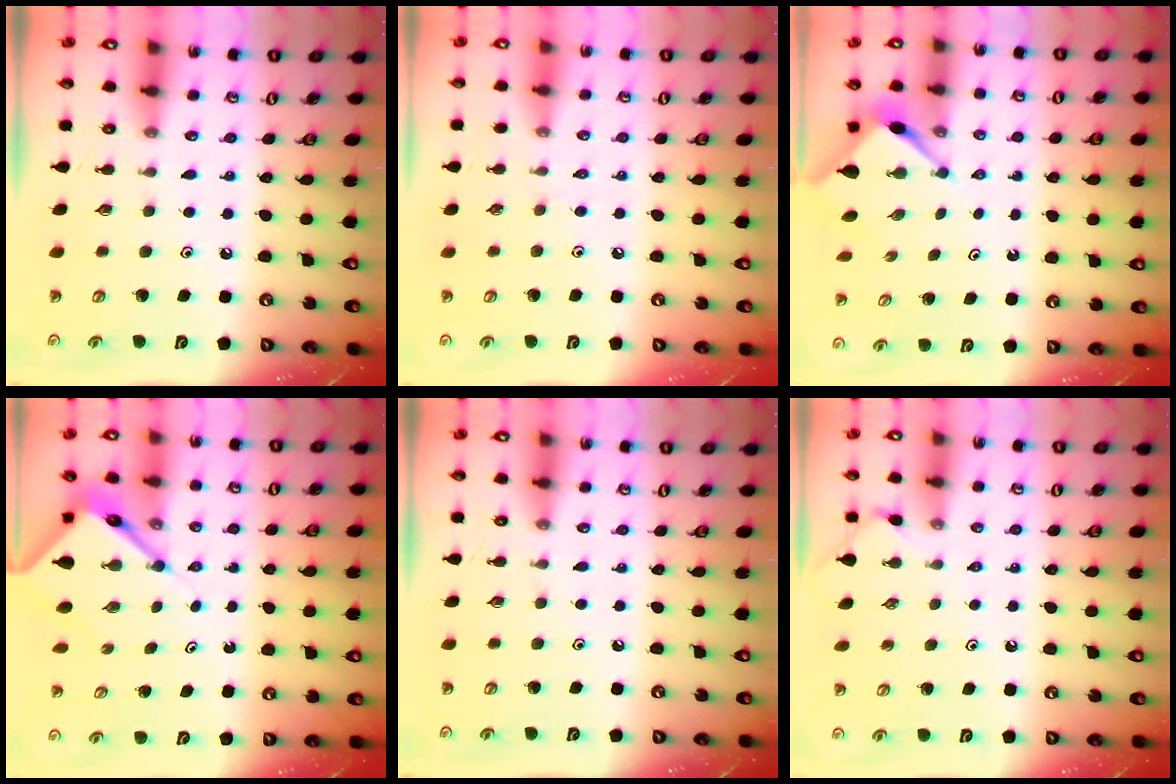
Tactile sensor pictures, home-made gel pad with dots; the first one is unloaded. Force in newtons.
{"total": 1.8, "press": 1.7, "slide": 0.4}
{"total": 2.9, "press": 2.9, "slide": 0.3}
{"total": 6.8, "press": 6.8, "slide": 0.6}
{"total": 0.0}
{"total": 2.4, "press": 2.4, "slide": 0.3}